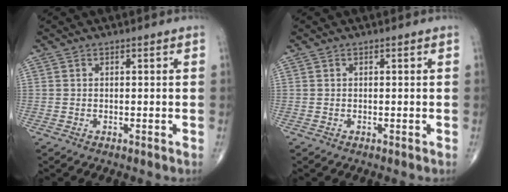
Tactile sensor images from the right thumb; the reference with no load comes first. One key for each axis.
{"total": 0.0}